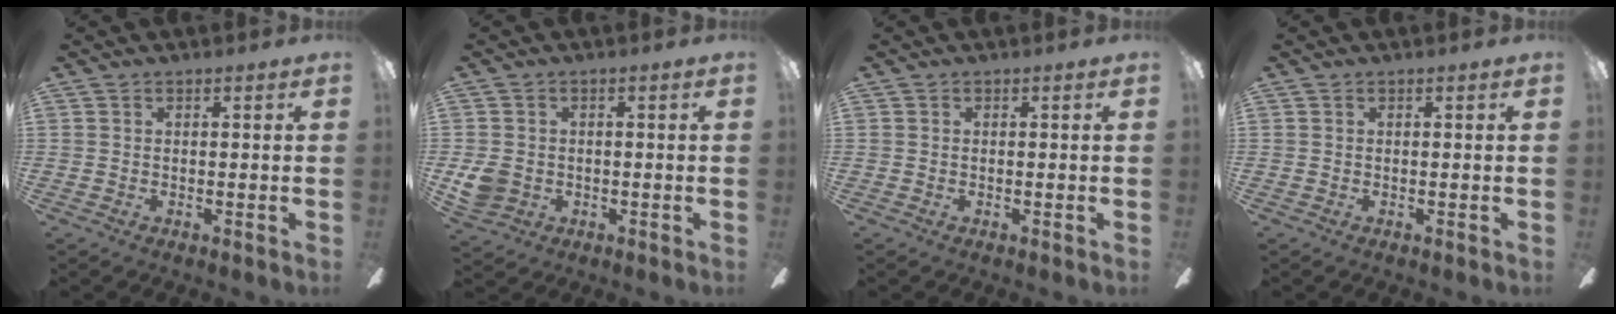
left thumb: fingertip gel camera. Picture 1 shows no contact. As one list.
[{"total": 5.0, "force": [-0.7, 4.3, 2.4], "torque": [-0.055, 0.003, -0.012]}, {"total": 0.0}, {"total": 0.0}]